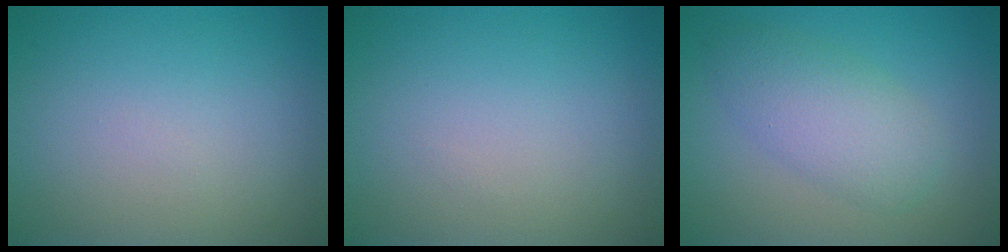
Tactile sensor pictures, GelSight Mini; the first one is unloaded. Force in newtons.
{"total": 0.0}
{"total": 4.3, "press": 4.3, "slide": 0.2}